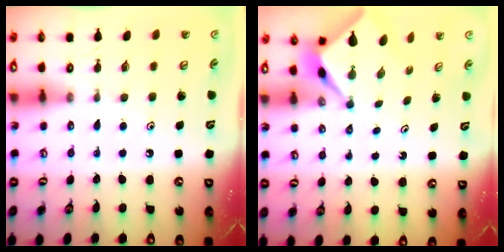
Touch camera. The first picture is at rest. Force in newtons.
{"total": 2.7, "press": 2.7, "slide": 0.1}